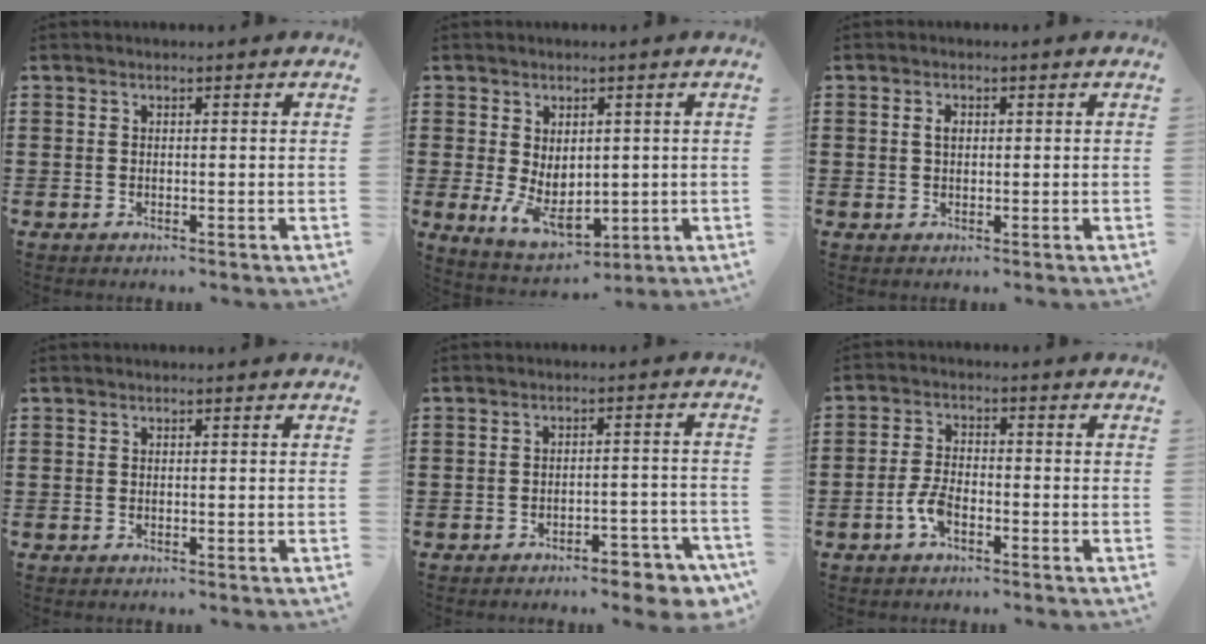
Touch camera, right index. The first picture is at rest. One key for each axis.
{"total": 6.3, "fx": -0.6, "fy": 4.1, "fz": 4.8, "tx": -0.085, "ty": -0.001, "tz": -0.010}
{"total": 1.6, "fx": 0.3, "fy": 0.9, "fz": 1.3, "tx": -0.028, "ty": 0.007, "tz": 0.005}
{"total": 0.0}
{"total": 4.4, "fx": -4.0, "fy": 0.5, "fz": 1.7, "tx": -0.027, "ty": -0.001, "tz": -0.077}
{"total": 4.1, "fx": -2.1, "fy": 1.6, "fz": 3.1, "tx": -0.082, "ty": -0.008, "tz": -0.045}